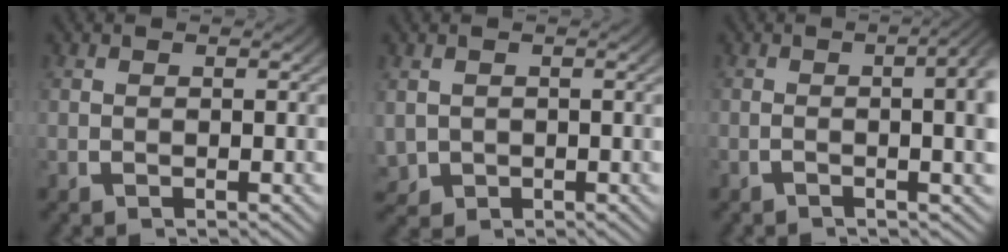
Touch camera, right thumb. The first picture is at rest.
{"total": 3.1, "force": [-0.5, 2.8, 1.2], "torque": [-0.040, -0.025, 0.006]}
{"total": 6.5, "force": [0.3, 2.5, 5.9], "torque": [-0.058, 0.020, -0.013]}